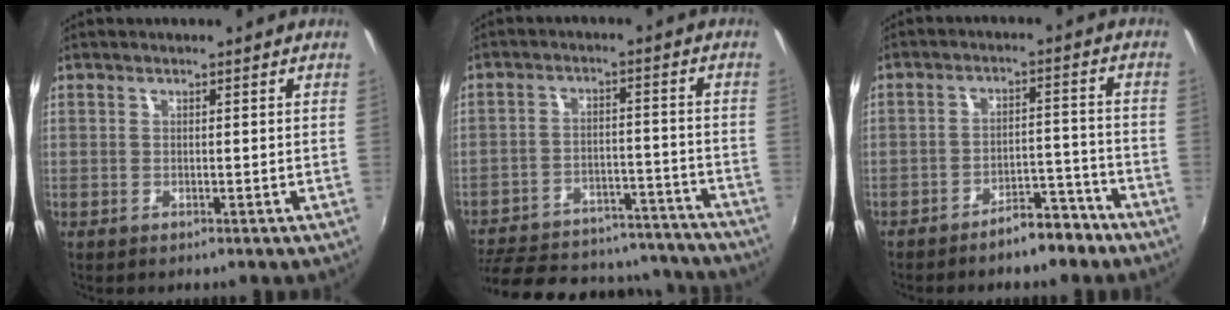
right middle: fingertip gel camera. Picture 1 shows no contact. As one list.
[{"total": 27.3, "force": [-23.0, 10.3, 10.5], "torque": [-0.225, 0.011, -0.291]}, {"total": 6.8, "force": [-5.6, 2.5, 3.1], "torque": [-0.052, 0.022, -0.068]}]